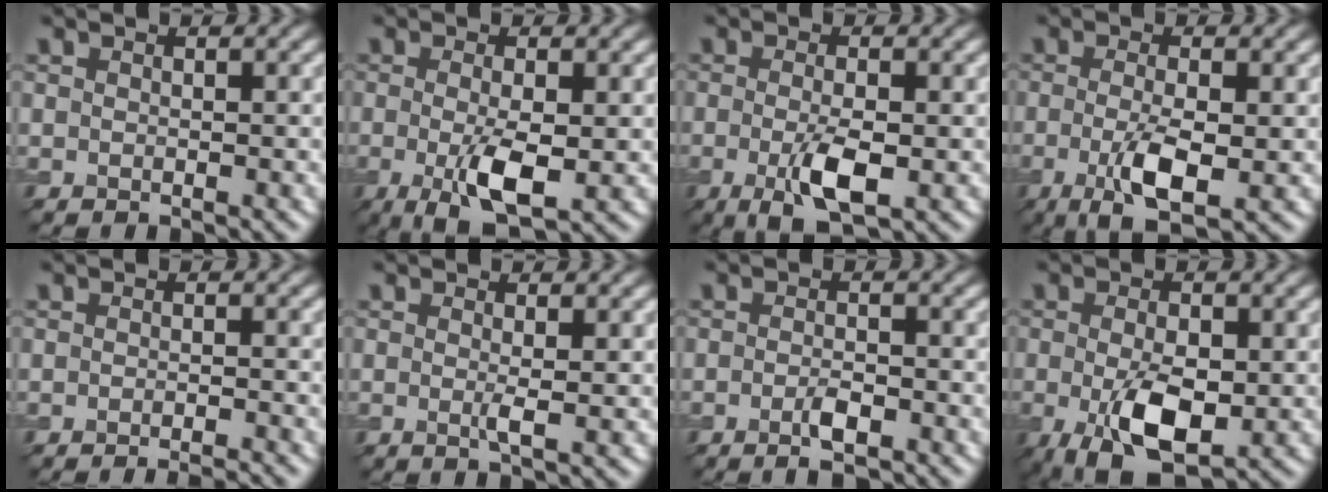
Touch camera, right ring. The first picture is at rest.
{"total": 5.1, "force": [-1.1, 1.5, 4.7], "torque": [-0.098, -0.015, -0.018]}
{"total": 4.5, "force": [-1.2, 1.3, 4.1], "torque": [-0.084, -0.010, -0.021]}
{"total": 5.3, "force": [-1.3, 1.5, 4.8], "torque": [-0.101, -0.012, -0.024]}
{"total": 2.9, "force": [-2.2, 0.4, 1.8], "torque": [-0.017, 0.002, -0.036]}
{"total": 1.4, "force": [0.0, 0.1, 1.4], "torque": [-0.031, -0.004, -0.003]}
{"total": 2.3, "force": [-1.3, 0.5, 1.9], "torque": [-0.036, -0.002, -0.024]}
{"total": 7.0, "force": [-1.6, 3.3, 5.9], "torque": [-0.125, -0.014, -0.021]}